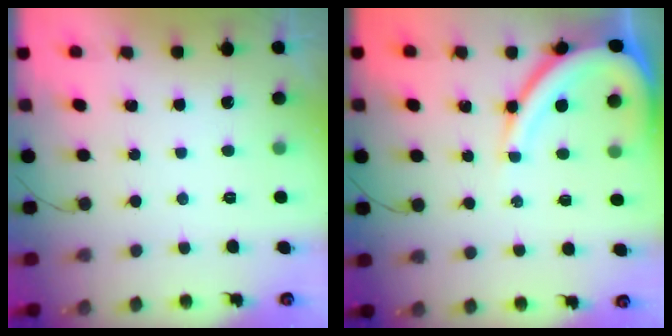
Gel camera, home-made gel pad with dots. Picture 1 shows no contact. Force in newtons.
{"total": 13.0, "press": 13.0, "slide": 1.3}